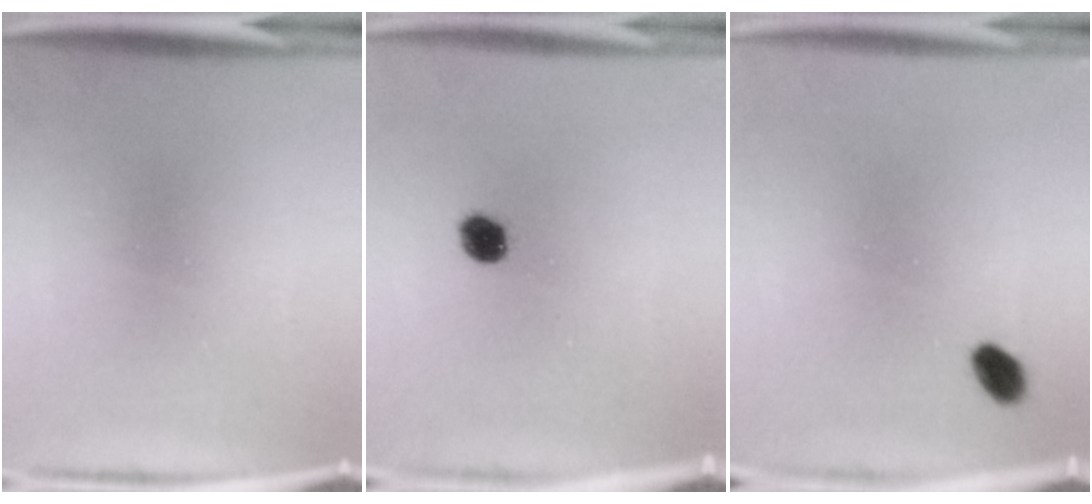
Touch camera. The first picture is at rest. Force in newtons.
{"total": 4.0}
{"total": 2.8}